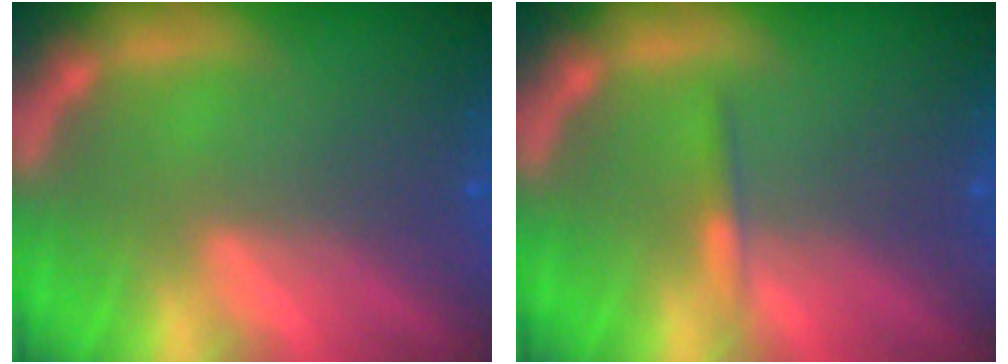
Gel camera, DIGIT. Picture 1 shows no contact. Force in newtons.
{"total": 0.9}